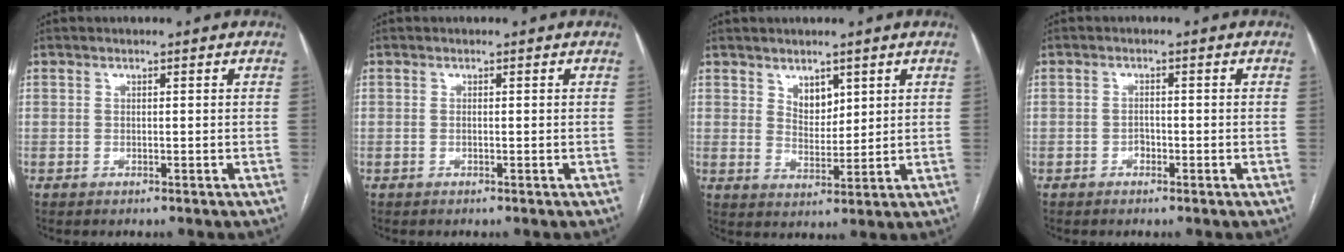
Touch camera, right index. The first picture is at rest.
{"total": 0.0}
{"total": 4.0, "force": [2.4, 2.3, 2.2], "torque": [-0.037, -0.004, 0.050]}
{"total": 1.3, "force": [-0.8, 0.8, 0.6], "torque": [-0.011, 0.005, -0.013]}